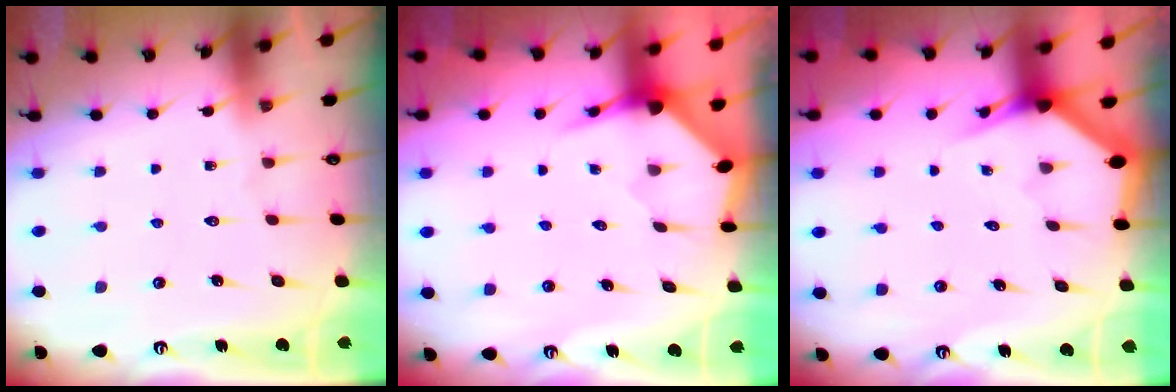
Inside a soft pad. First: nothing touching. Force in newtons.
{"total": 3.7, "press": 3.7, "slide": 0.4}
{"total": 2.8, "press": 2.8, "slide": 0.0}